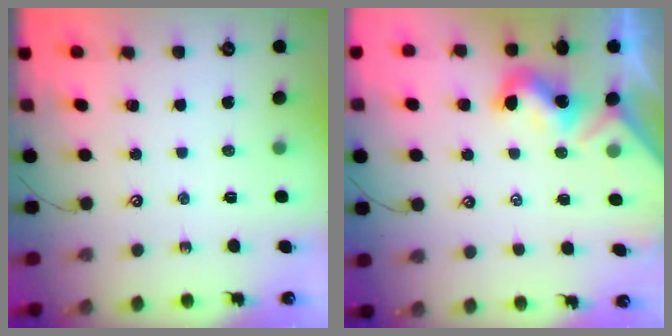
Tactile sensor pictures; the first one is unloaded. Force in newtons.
{"total": 1.9, "press": 1.9, "slide": 0.3}